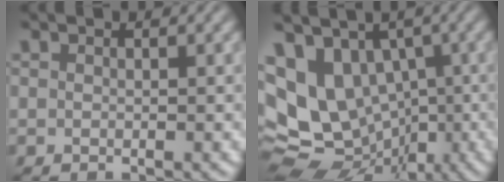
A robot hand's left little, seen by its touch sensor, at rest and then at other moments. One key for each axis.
{"total": 12.5, "fx": 1.1, "fy": 9.6, "fz": 7.9, "tx": -0.142, "ty": -0.016, "tz": 0.042}